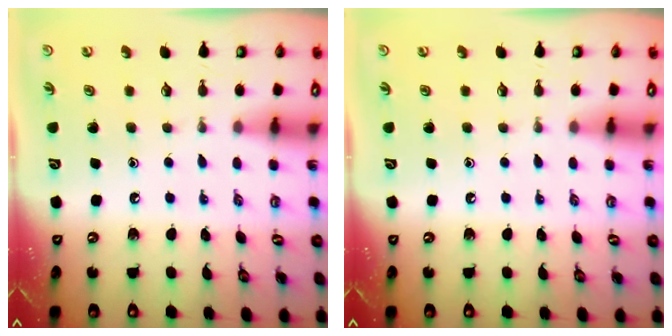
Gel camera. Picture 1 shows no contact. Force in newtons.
{"total": 0.0}